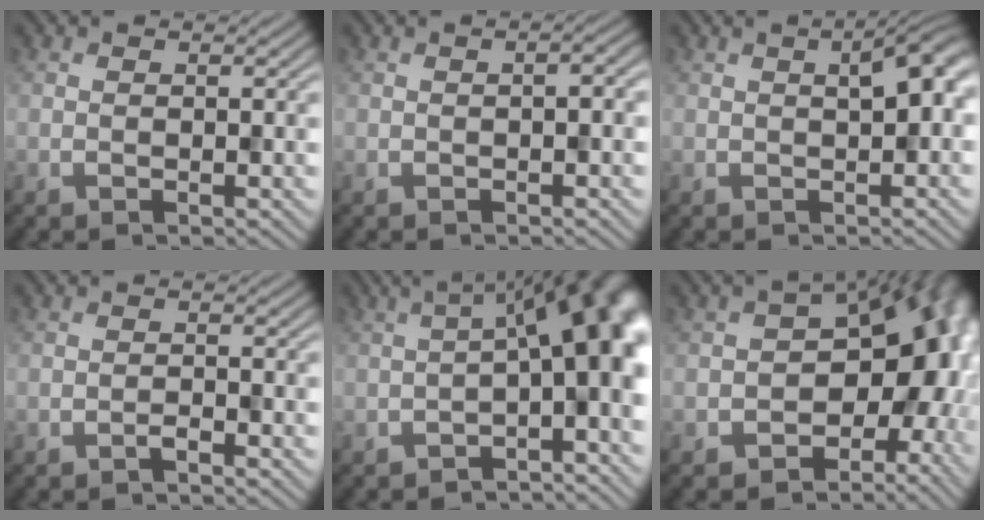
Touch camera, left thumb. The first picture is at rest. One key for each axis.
{"total": 1.5, "fx": -0.4, "fy": 0.3, "fz": 1.4, "tx": -0.021, "ty": 0.005, "tz": -0.009}
{"total": 3.9, "fx": 0.5, "fy": 1.0, "fz": 3.8, "tx": -0.058, "ty": 0.010, "tz": 0.007}
{"total": 0.8, "fx": -0.7, "fy": 0.1, "fz": 0.4, "tx": -0.005, "ty": 0.003, "tz": -0.015}
{"total": 11.3, "fx": -1.3, "fy": 3.5, "fz": 10.6, "tx": -0.139, "ty": 0.019, "tz": -0.022}
{"total": 13.0, "fx": -2.4, "fy": 8.7, "fz": 9.4, "tx": -0.097, "ty": -0.012, "tz": -0.041}